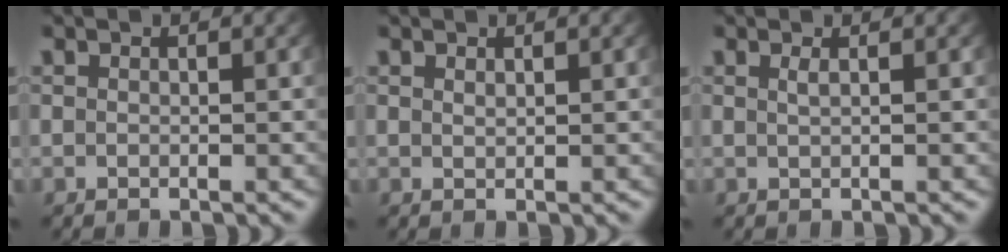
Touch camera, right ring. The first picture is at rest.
{"total": 0.6, "force": [0.5, -0.2, 0.1], "torque": [0.001, -0.006, 0.016]}
{"total": 0.7, "force": [0.2, -0.3, 0.6], "torque": [-0.017, -0.005, 0.008]}